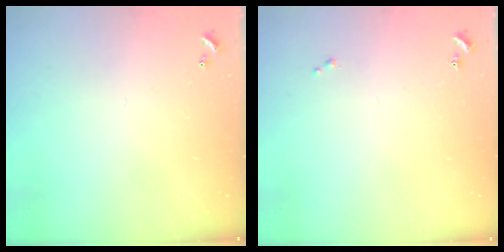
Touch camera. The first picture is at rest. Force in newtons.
{"total": 0.0}